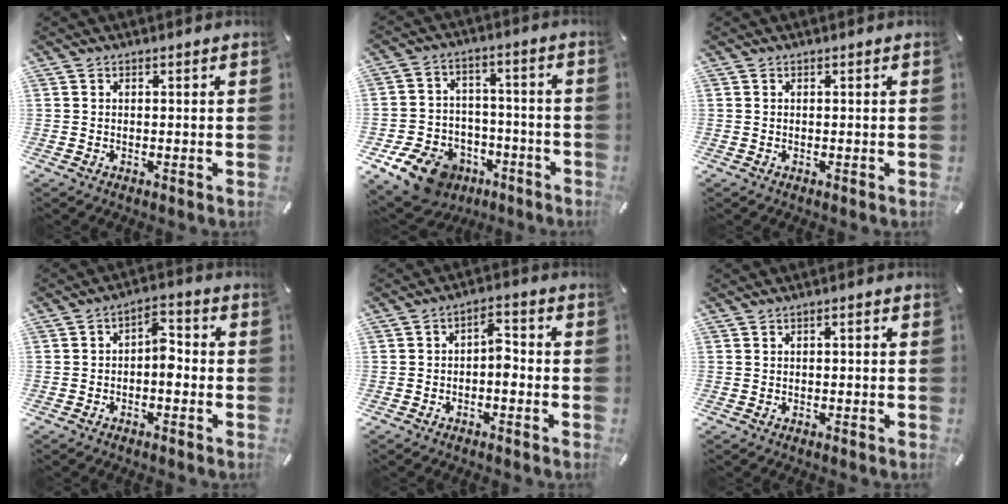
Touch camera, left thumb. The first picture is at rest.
{"total": 12.6, "force": [-7.9, 8.7, 4.7], "torque": [-0.070, 0.065, -0.132]}
{"total": 0.0}
{"total": 5.7, "force": [-1.5, 3.1, 4.5], "torque": [-0.071, 0.015, -0.030]}
{"total": 4.8, "force": [-1.6, 2.6, 3.8], "torque": [-0.066, 0.019, -0.031]}
{"total": 1.1, "force": [-0.4, 0.3, 1.0], "torque": [-0.018, 0.002, -0.007]}